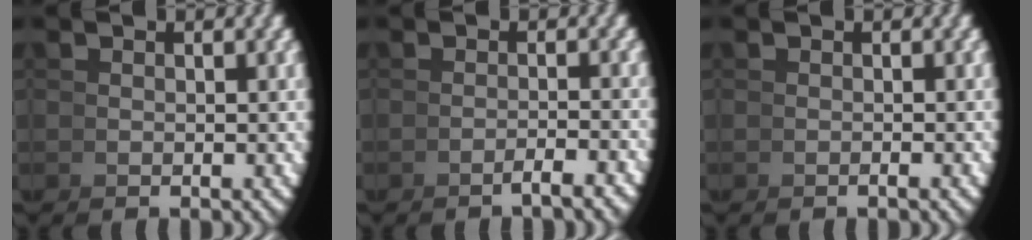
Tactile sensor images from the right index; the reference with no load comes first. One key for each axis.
{"total": 1.9, "fx": -1.4, "fy": -0.5, "fz": 1.1, "tx": -0.001, "ty": 0.013, "tz": -0.031}
{"total": 0.5, "fx": -0.4, "fy": 0.0, "fz": 0.3, "tx": -0.001, "ty": 0.006, "tz": -0.010}